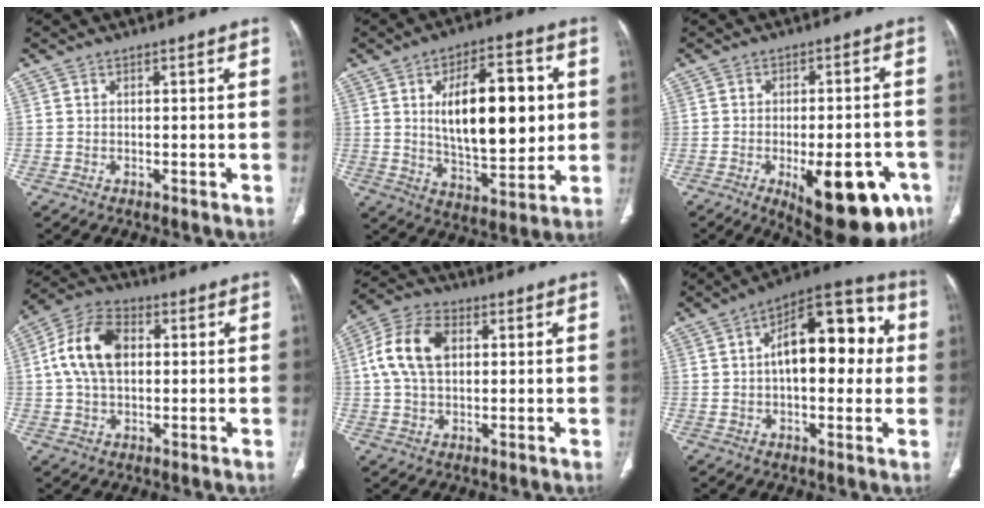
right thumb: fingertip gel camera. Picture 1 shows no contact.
{"total": 19.3, "force": [2.9, 9.0, 16.9], "torque": [-0.228, -0.009, 0.051]}
{"total": 18.8, "force": [-8.1, 7.7, 15.2], "torque": [-0.144, 0.018, -0.093]}
{"total": 12.2, "force": [1.7, 7.9, 9.2], "torque": [-0.171, 0.022, 0.024]}
{"total": 11.3, "force": [2.1, 7.3, 8.3], "torque": [-0.163, 0.020, 0.033]}
{"total": 18.4, "force": [2.6, 9.3, 15.6], "torque": [-0.192, 0.038, 0.031]}